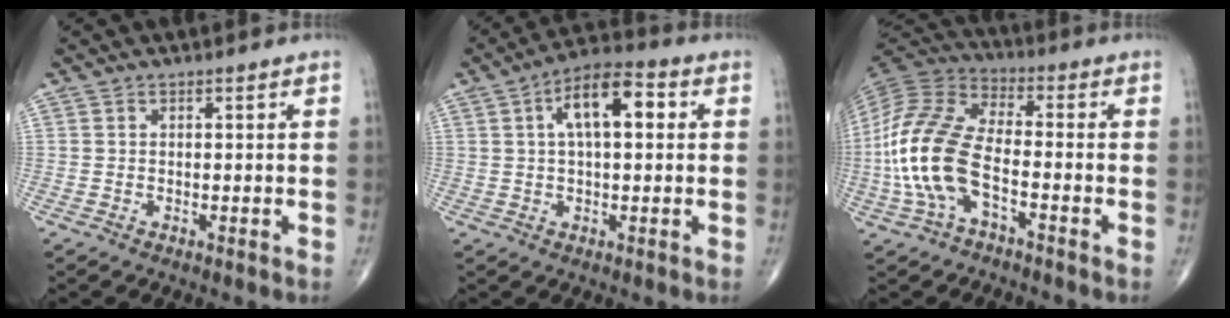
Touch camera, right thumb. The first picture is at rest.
{"total": 10.8, "force": [2.7, 4.8, 9.3], "torque": [-0.146, 0.022, 0.035]}
{"total": 16.0, "force": [-4.2, 7.8, 13.4], "torque": [-0.287, 0.032, -0.086]}